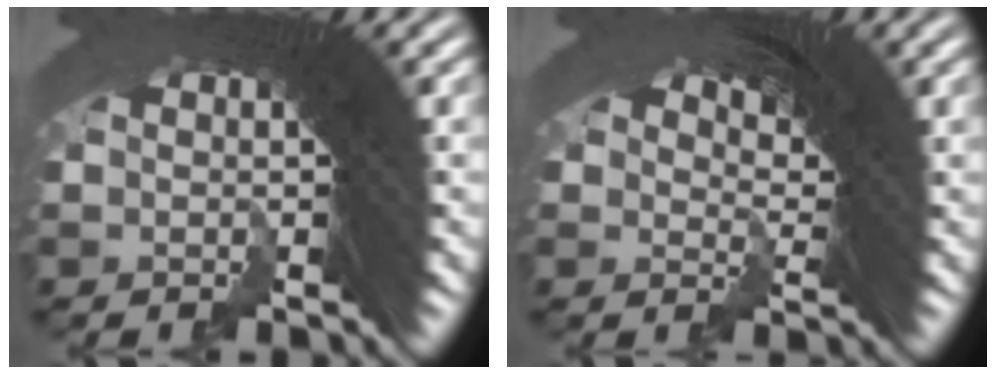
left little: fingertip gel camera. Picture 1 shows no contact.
{"total": 3.2, "force": [1.2, 1.4, 2.6], "torque": [-0.045, -0.008, 0.026]}